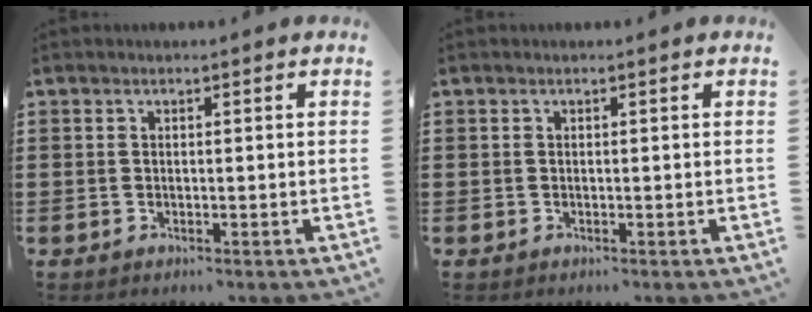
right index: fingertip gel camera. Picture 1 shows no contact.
{"total": 0.0}